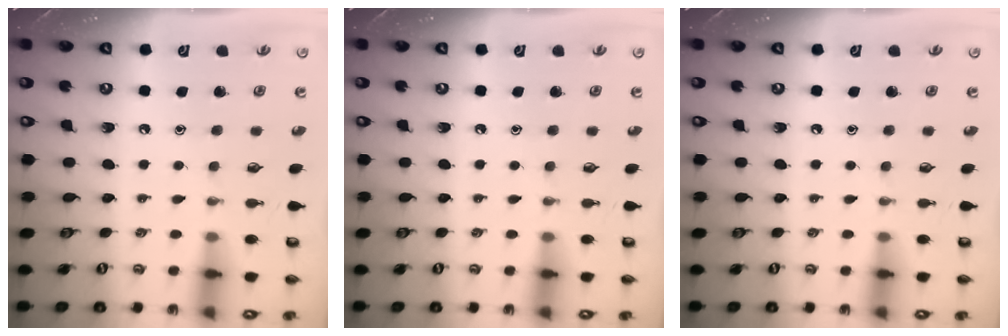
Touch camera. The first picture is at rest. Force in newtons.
{"total": 0.0}
{"total": 0.0}